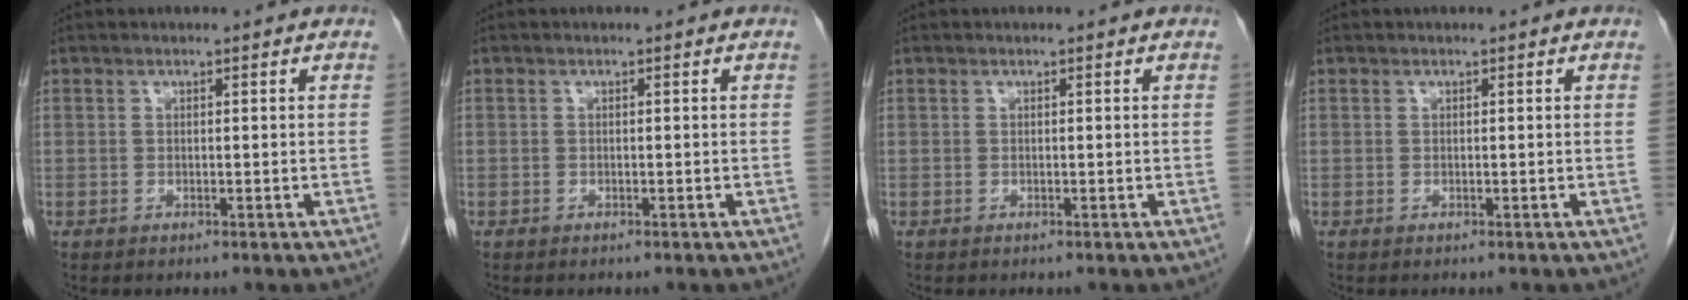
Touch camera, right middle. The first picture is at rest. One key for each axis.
{"total": 0.0}
{"total": 0.0}
{"total": 0.0}